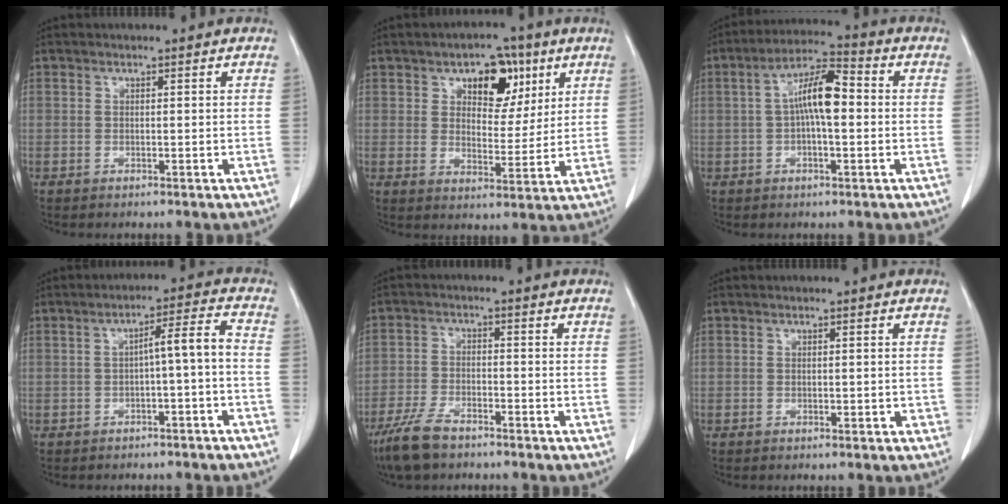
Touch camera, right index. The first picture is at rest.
{"total": 8.9, "force": [4.4, 5.2, 5.7], "torque": [-0.076, 0.016, 0.069]}
{"total": 8.4, "force": [0.3, 2.2, 8.1], "torque": [-0.155, 0.025, 0.000]}
{"total": 5.0, "force": [-1.2, 0.2, 4.9], "torque": [-0.073, 0.021, -0.015]}
{"total": 6.2, "force": [-4.7, 2.1, 3.4], "torque": [-0.080, -0.008, -0.087]}
{"total": 0.8, "force": [-0.1, 0.4, 0.6], "torque": [-0.009, 0.000, 0.000]}